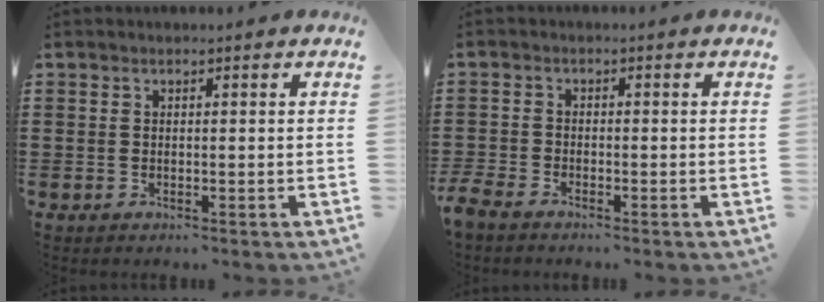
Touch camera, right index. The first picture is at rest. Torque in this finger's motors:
{"motor_torque": [2.14, 0.00, 1.05, 0.21]}